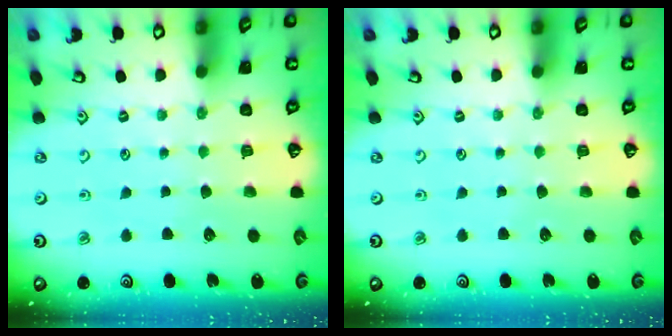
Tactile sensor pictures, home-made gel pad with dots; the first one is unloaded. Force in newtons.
{"total": 0.0}